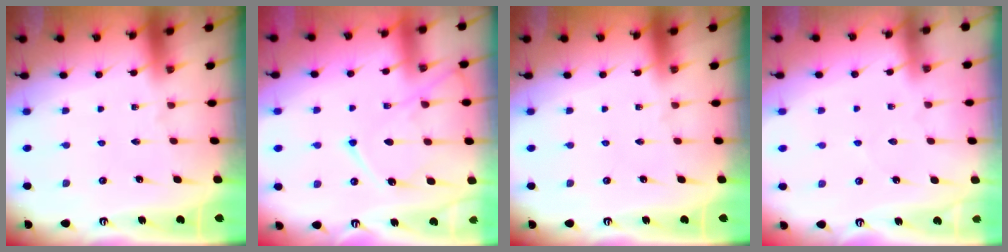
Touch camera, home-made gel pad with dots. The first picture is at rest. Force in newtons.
{"total": 11.4, "press": 11.4, "slide": 1.3}
{"total": 0.0}
{"total": 2.6, "press": 2.6, "slide": 0.4}